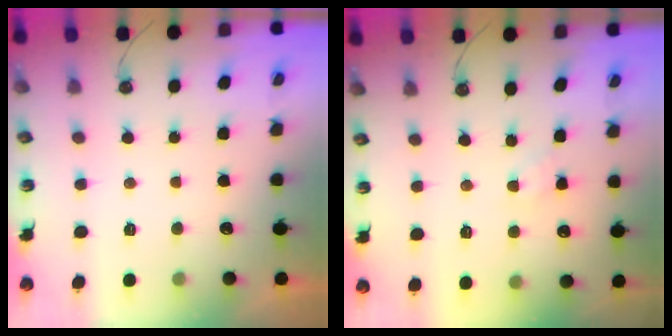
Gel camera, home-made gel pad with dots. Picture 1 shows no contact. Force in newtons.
{"total": 1.4, "press": 1.3, "slide": 0.2}